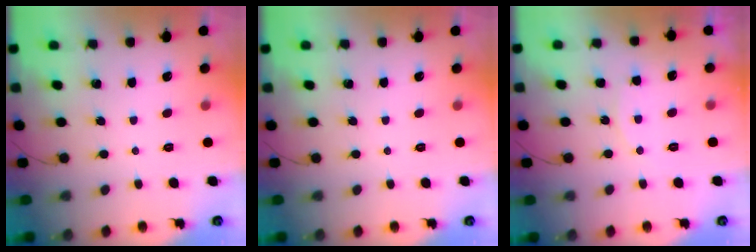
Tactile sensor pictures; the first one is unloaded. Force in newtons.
{"total": 0.0}
{"total": 6.0, "press": 5.9, "slide": 0.6}